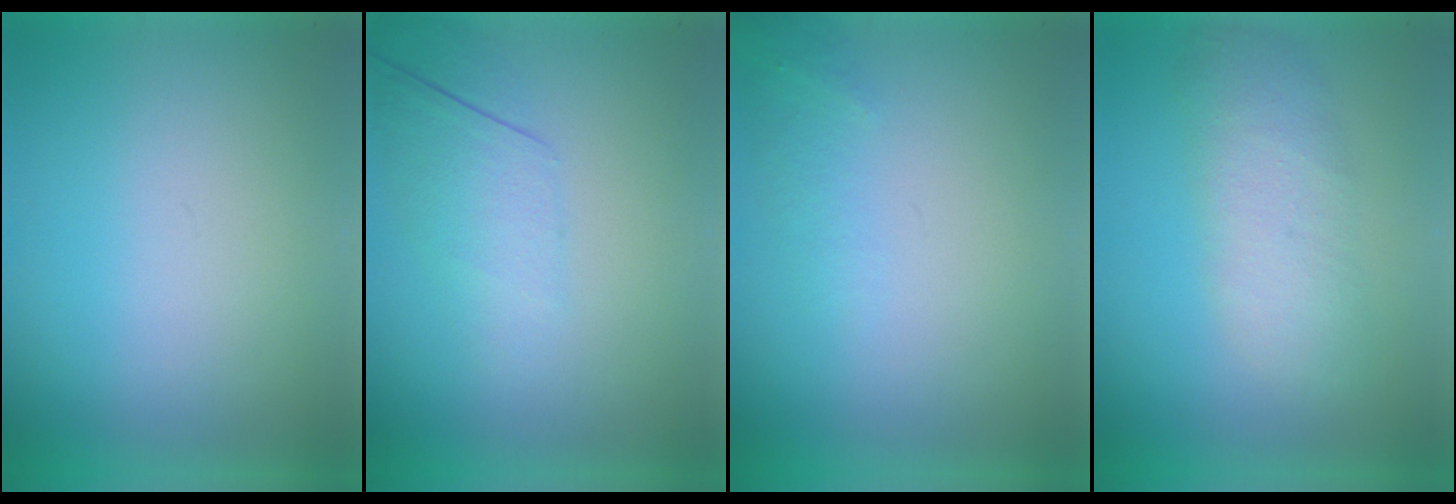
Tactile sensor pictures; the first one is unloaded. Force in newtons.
{"total": 2.2}
{"total": 1.3}
{"total": 3.2}